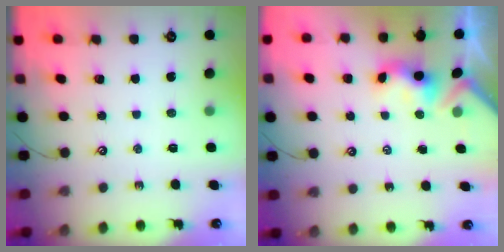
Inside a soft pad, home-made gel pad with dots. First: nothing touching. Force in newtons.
{"total": 3.0, "press": 2.9, "slide": 0.6}